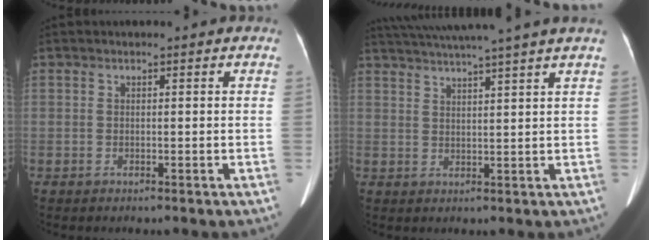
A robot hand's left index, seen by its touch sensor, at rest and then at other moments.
{"total": 12.8, "force": [10.9, -2.0, 6.3], "torque": [-0.111, -0.001, 0.152]}